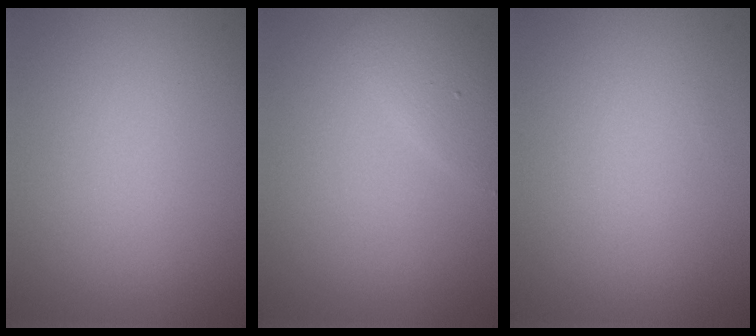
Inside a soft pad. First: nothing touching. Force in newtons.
{"total": 1.9, "press": 1.9, "slide": 0.2}
{"total": 0.0}